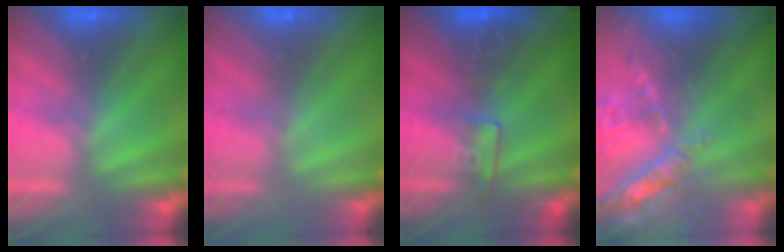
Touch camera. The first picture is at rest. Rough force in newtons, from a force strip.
{"total": 4.8}
{"total": 2.4}
{"total": 13.7}